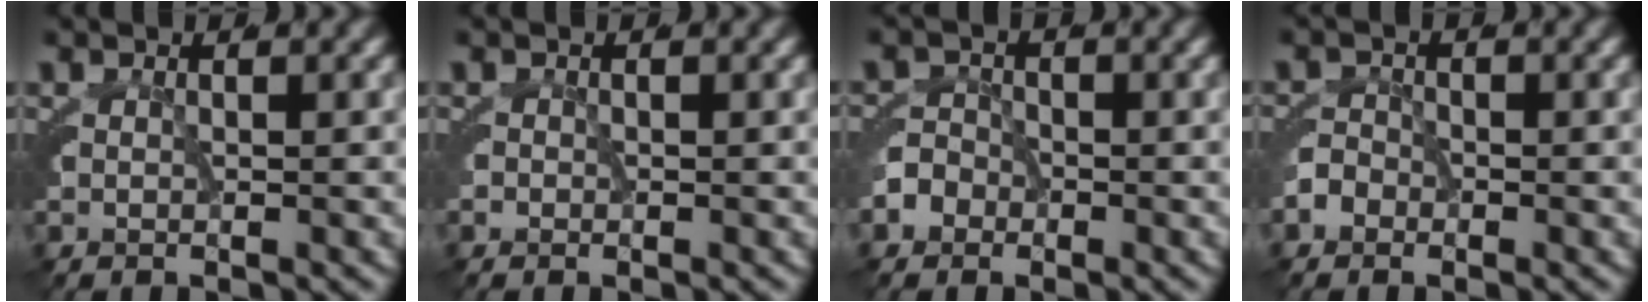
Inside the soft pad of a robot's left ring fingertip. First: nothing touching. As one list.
[{"total": 0.7, "force": [-0.5, 0.5, -0.2], "torque": [0.000, -0.001, -0.008]}, {"total": 2.4, "force": [-1.4, 2.0, 0.2], "torque": [-0.016, -0.003, -0.029]}, {"total": 1.7, "force": [-1.3, 1.1, 0.0], "torque": [-0.013, -0.003, -0.025]}]